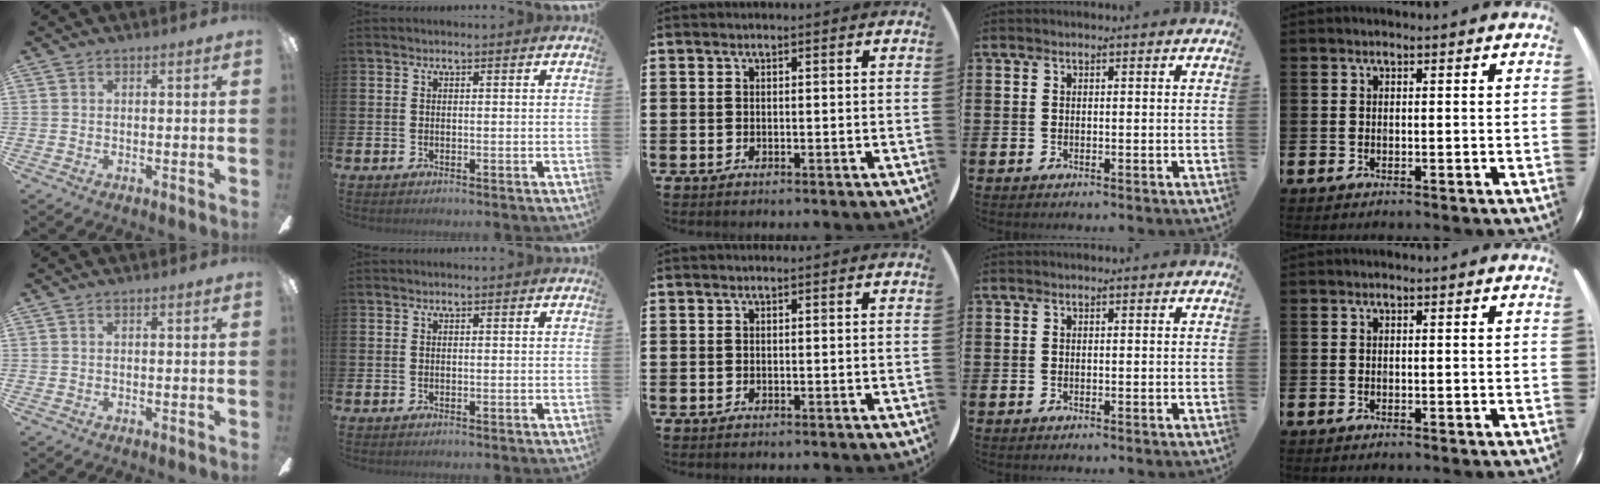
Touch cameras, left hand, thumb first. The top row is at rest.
{}